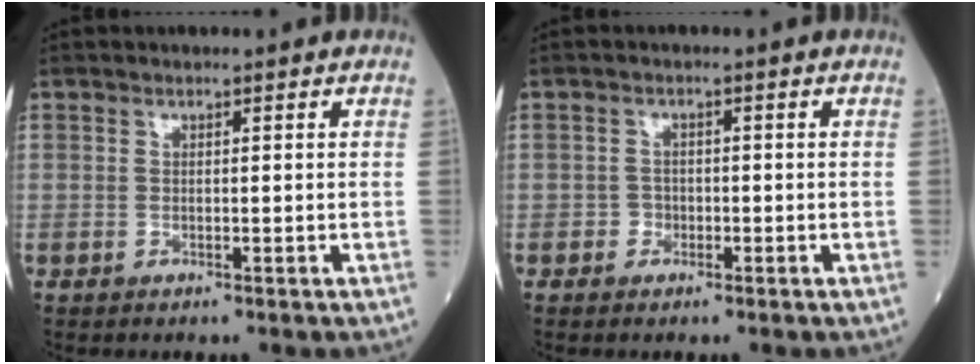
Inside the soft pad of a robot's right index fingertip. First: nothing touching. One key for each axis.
{"total": 1.6, "fx": -0.8, "fy": 1.3, "fz": 0.3, "tx": 0.004, "ty": 0.009, "tz": -0.016}